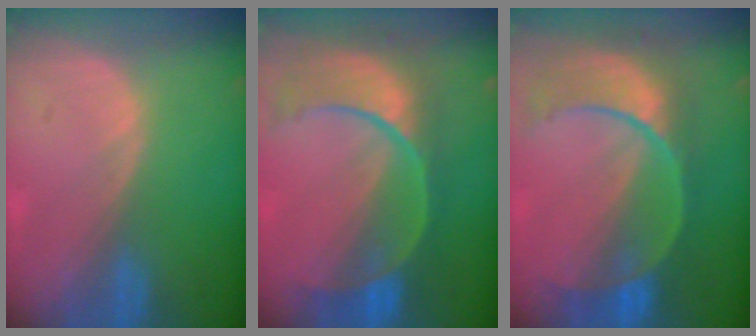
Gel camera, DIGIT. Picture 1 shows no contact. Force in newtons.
{"total": 11.1, "press": 9.4, "slide": 6.0}
{"total": 10.8, "press": 9.3, "slide": 5.6}